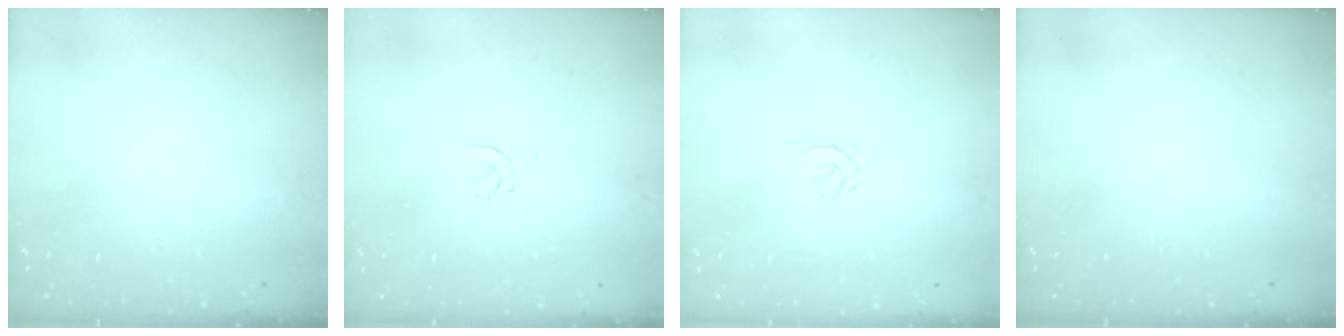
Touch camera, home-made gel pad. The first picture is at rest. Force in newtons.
{"total": 1.7, "press": 1.7, "slide": 0.5}
{"total": 1.2, "press": 1.1, "slide": 0.5}
{"total": 0.0}